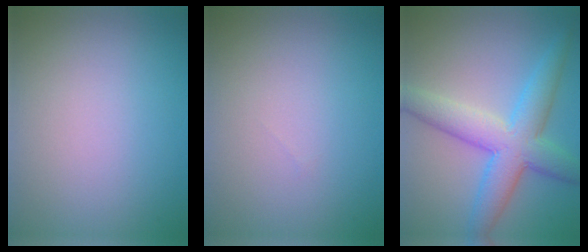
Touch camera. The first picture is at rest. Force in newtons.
{"total": 0.0}
{"total": 6.7, "press": 6.7, "slide": 0.2}